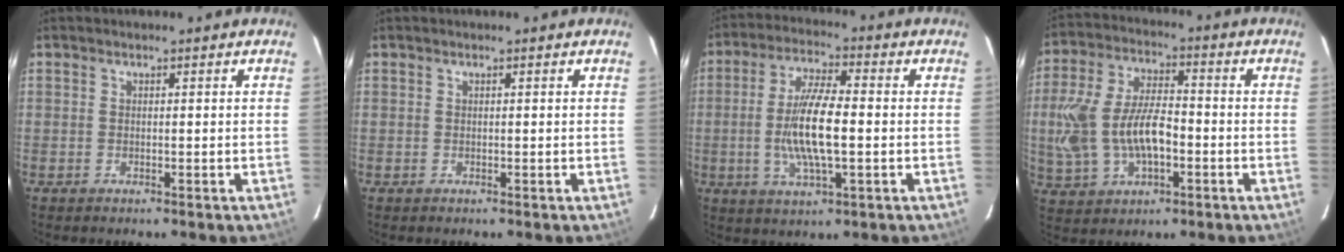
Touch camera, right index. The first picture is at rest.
{"total": 0.0}
{"total": 11.1, "force": [-1.4, 2.8, 10.7], "torque": [-0.209, -0.002, -0.026]}
{"total": 15.0, "force": [-2.5, 7.9, 12.4], "torque": [-0.270, 0.006, -0.035]}